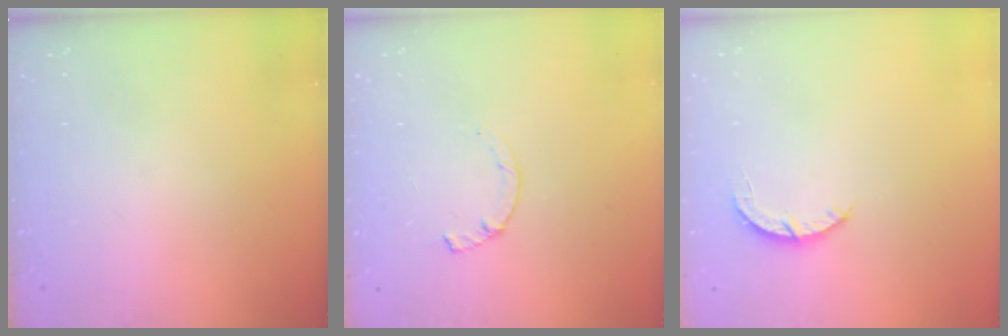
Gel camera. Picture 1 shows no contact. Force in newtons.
{"total": 1.0, "press": 0.9, "slide": 0.2}
{"total": 3.7, "press": 3.7, "slide": 0.4}